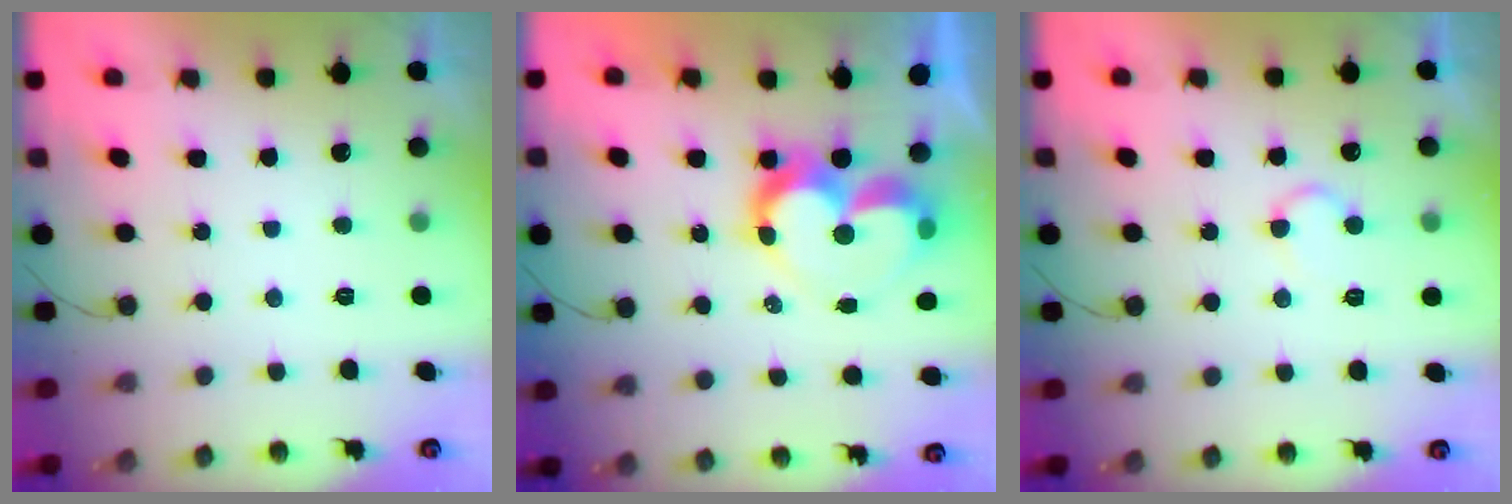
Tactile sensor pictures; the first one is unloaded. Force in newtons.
{"total": 11.0, "press": 11.0, "slide": 0.8}
{"total": 5.8, "press": 5.7, "slide": 0.5}